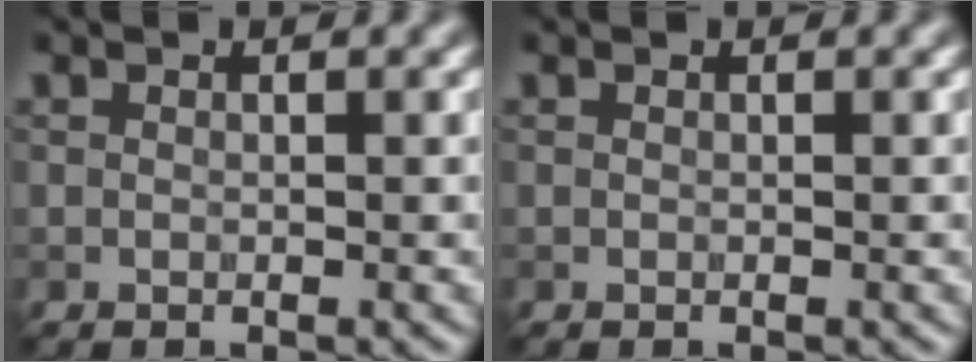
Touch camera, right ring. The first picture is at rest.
{"total": 0.0}